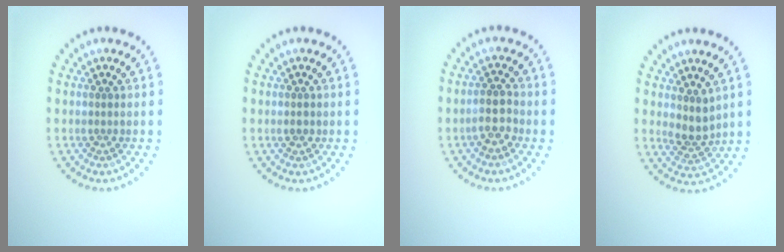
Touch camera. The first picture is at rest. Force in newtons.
{"total": 1.0, "press": 1.0, "slide": 0.2}
{"total": 2.0, "press": 1.9, "slide": 0.8}
{"total": 2.4, "press": 1.9, "slide": 1.5}